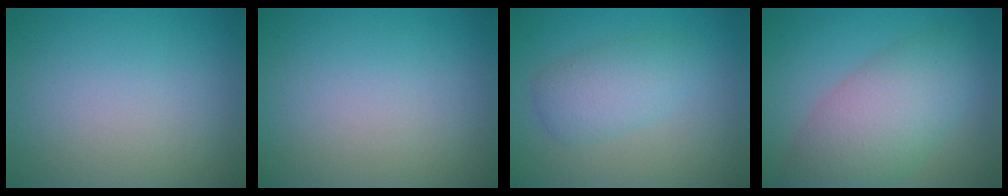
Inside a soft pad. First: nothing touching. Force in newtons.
{"total": 0.0}
{"total": 3.4, "press": 3.4, "slide": 0.2}
{"total": 7.1, "press": 7.1, "slide": 0.3}